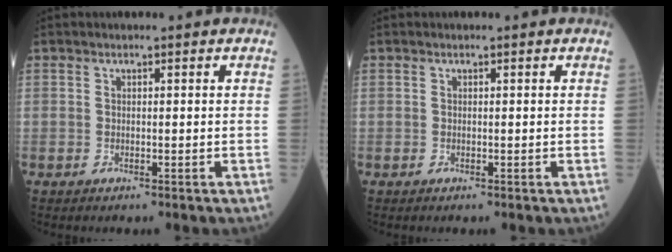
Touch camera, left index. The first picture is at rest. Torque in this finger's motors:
{"motor_torque": [0.01, 0.00, 0.00, 0.00]}